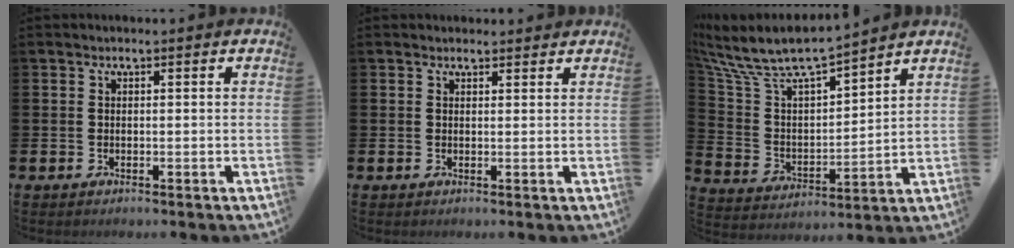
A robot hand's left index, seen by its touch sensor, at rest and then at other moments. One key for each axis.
{"total": 1.2, "fx": 1.1, "fy": 0.5, "fz": 0.1, "tx": 0.007, "ty": 0.000, "tz": 0.018}
{"total": 8.2, "fx": 7.7, "fy": 1.4, "fz": 2.5, "tx": -0.095, "ty": -0.057, "tz": 0.130}